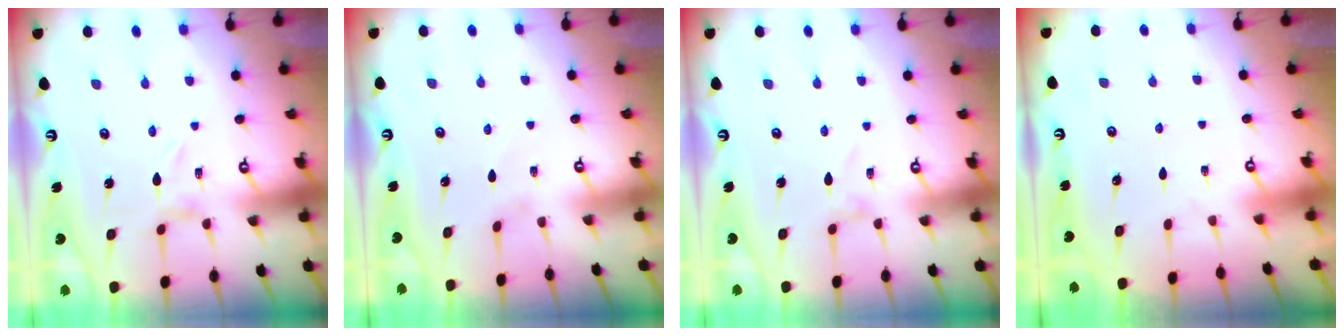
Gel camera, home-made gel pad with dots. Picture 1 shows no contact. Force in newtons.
{"total": 0.0}
{"total": 0.0}
{"total": 1.6, "press": 1.6, "slide": 0.2}